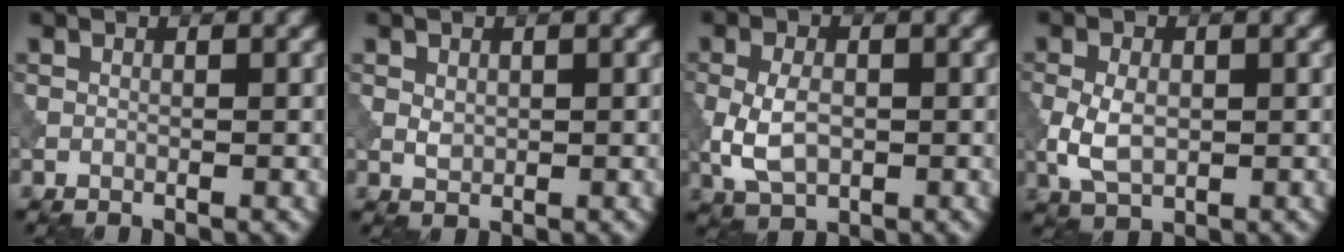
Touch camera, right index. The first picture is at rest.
{"total": 1.1, "force": [0.3, 0.9, 0.7], "torque": [-0.016, -0.002, 0.008]}
{"total": 4.1, "force": [-0.6, 2.5, 3.2], "torque": [-0.073, -0.003, -0.012]}
{"total": 3.8, "force": [-0.4, 2.4, 2.8], "torque": [-0.067, -0.002, -0.006]}